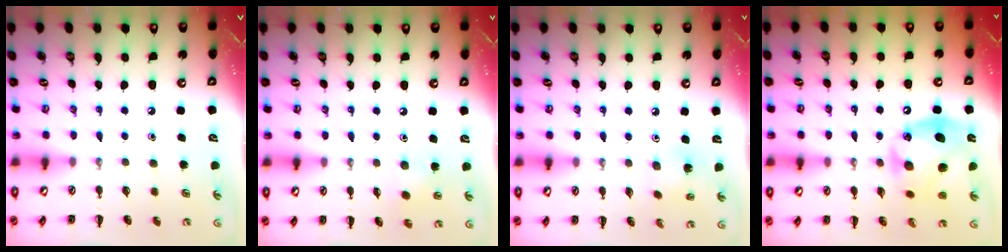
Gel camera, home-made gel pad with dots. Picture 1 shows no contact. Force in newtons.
{"total": 2.6, "press": 2.5, "slide": 0.9}
{"total": 2.0, "press": 1.9, "slide": 0.6}
{"total": 15.1, "press": 15.0, "slide": 0.9}